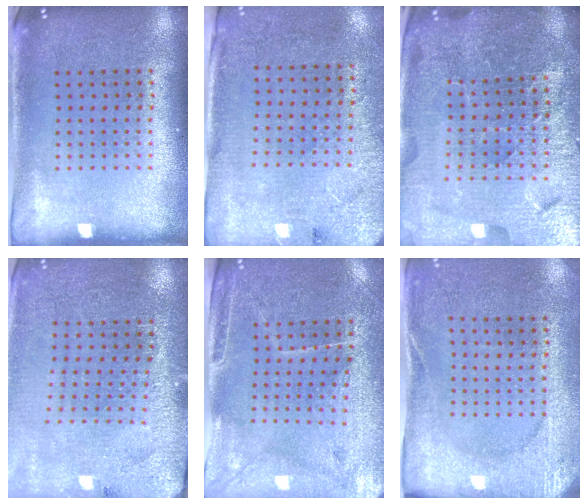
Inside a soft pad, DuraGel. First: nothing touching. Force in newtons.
{"total": 2.6, "press": 2.2, "slide": 1.4}
{"total": 5.7, "press": 5.1, "slide": 2.5}
{"total": 2.8, "press": 2.8, "slide": 0.1}
{"total": 3.3, "press": 3.1, "slide": 1.2}
{"total": 2.6, "press": 2.4, "slide": 0.9}